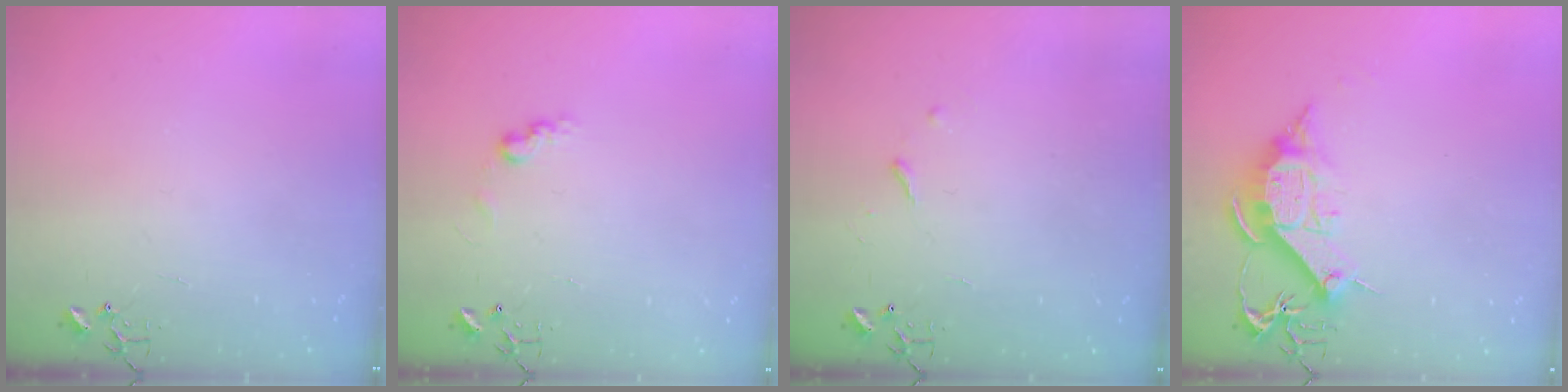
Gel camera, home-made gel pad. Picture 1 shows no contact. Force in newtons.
{"total": 6.4, "press": 6.4, "slide": 0.5}
{"total": 3.4, "press": 3.3, "slide": 0.6}
{"total": 11.9, "press": 11.9, "slide": 0.7}